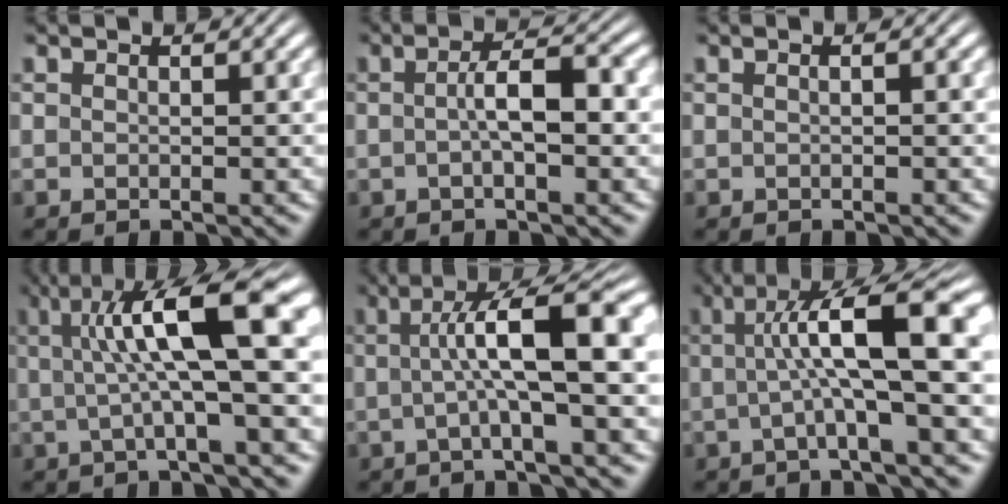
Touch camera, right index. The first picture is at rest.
{"total": 3.2, "force": [-0.6, 0.5, 3.1], "torque": [-0.051, 0.005, -0.012]}
{"total": 0.5, "force": [-0.2, -0.1, 0.5], "torque": [-0.008, 0.003, -0.004]}
{"total": 10.6, "force": [2.7, 3.0, 9.7], "torque": [-0.136, 0.032, 0.030]}
{"total": 7.4, "force": [0.3, 1.7, 7.2], "torque": [-0.117, 0.018, 0.001]}
{"total": 8.5, "force": [1.0, 2.2, 8.2], "torque": [-0.126, 0.019, 0.011]}